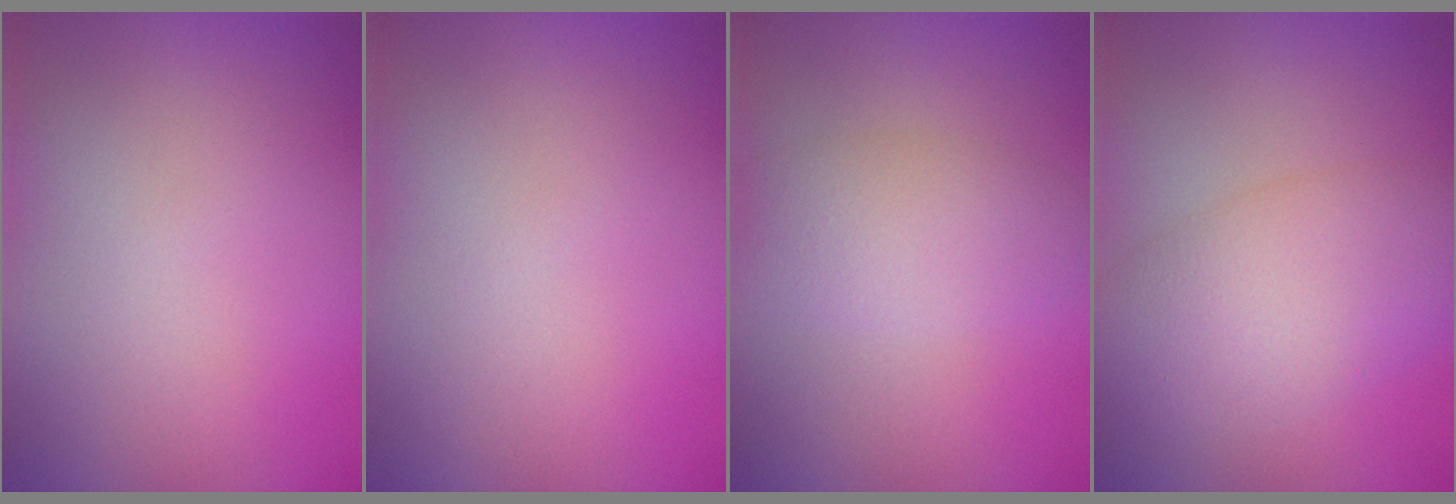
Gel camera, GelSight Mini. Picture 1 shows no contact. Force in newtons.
{"total": 0.0}
{"total": 3.8, "press": 3.8, "slide": 0.2}
{"total": 6.5, "press": 6.5, "slide": 0.1}